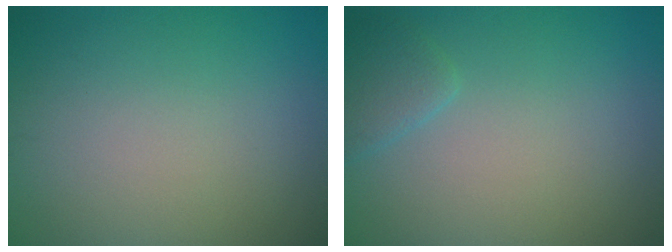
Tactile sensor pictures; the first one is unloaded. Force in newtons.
{"total": 1.5, "press": 1.5, "slide": 0.1}